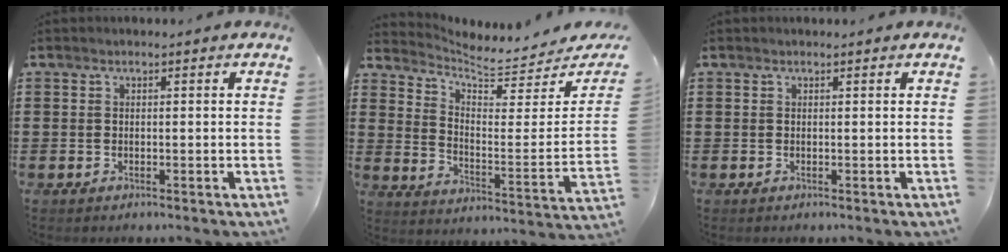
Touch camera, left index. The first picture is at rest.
{"total": 5.4, "force": [5.2, 0.5, 1.2], "torque": [-0.046, -0.053, 0.085]}
{"total": 0.0}